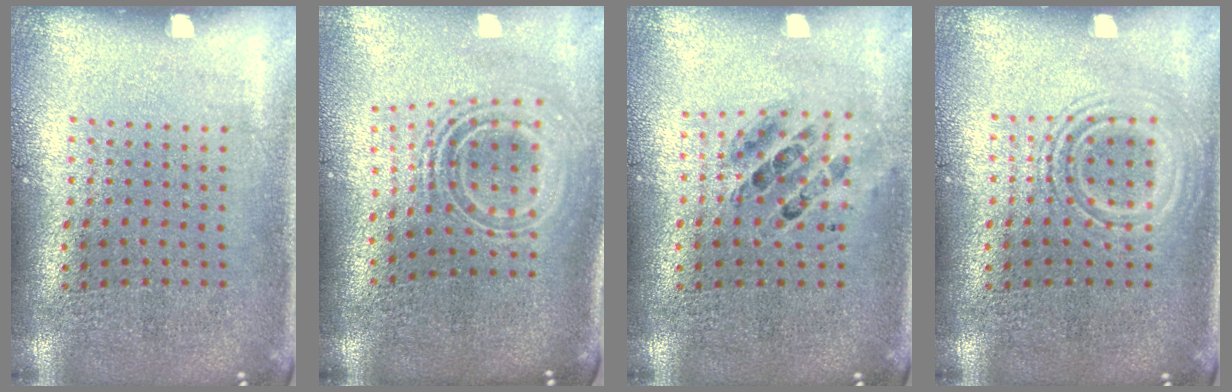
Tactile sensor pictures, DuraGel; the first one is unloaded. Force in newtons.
{"total": 2.3, "press": 1.7, "slide": 1.6}
{"total": 0.7, "press": 0.7, "slide": 0.2}
{"total": 1.4, "press": 1.4, "slide": 0.2}